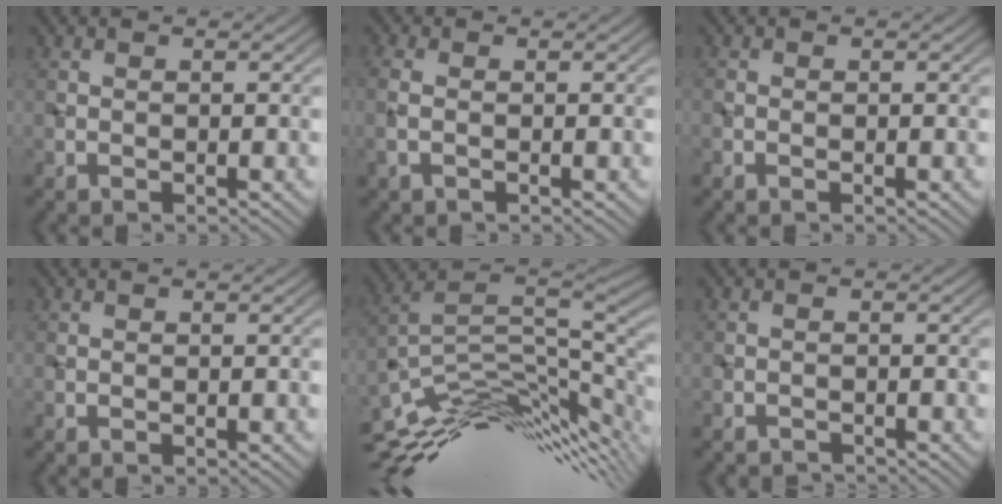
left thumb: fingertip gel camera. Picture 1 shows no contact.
{"total": 2.2, "force": [-0.5, 1.2, 1.8], "torque": [-0.054, 0.000, -0.017]}
{"total": 0.7, "force": [-0.4, 0.5, 0.3], "torque": [-0.007, -0.002, -0.009]}
{"total": 0.0}
{"total": 13.2, "force": [-5.0, 4.2, 11.5], "torque": [-0.217, -0.003, -0.088]}
{"total": 1.3, "force": [-1.3, 0.2, 0.0], "torque": [0.003, -0.002, -0.026]}